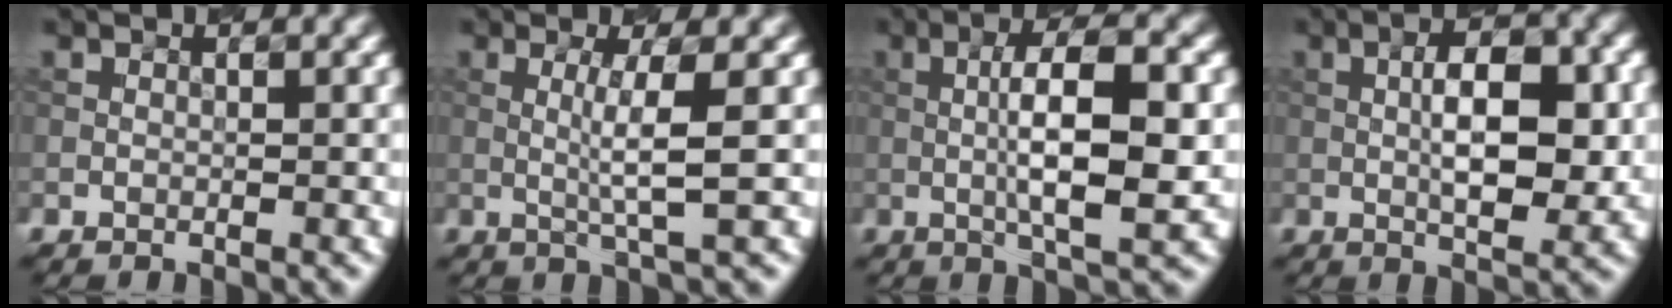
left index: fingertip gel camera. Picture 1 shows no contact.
{"total": 3.4, "force": [0.3, 0.3, 3.4], "torque": [-0.063, -0.001, 0.005]}
{"total": 7.8, "force": [0.0, 1.9, 7.5], "torque": [-0.126, 0.006, -0.004]}
{"total": 6.9, "force": [0.3, 2.5, 6.4], "torque": [-0.101, 0.002, 0.003]}